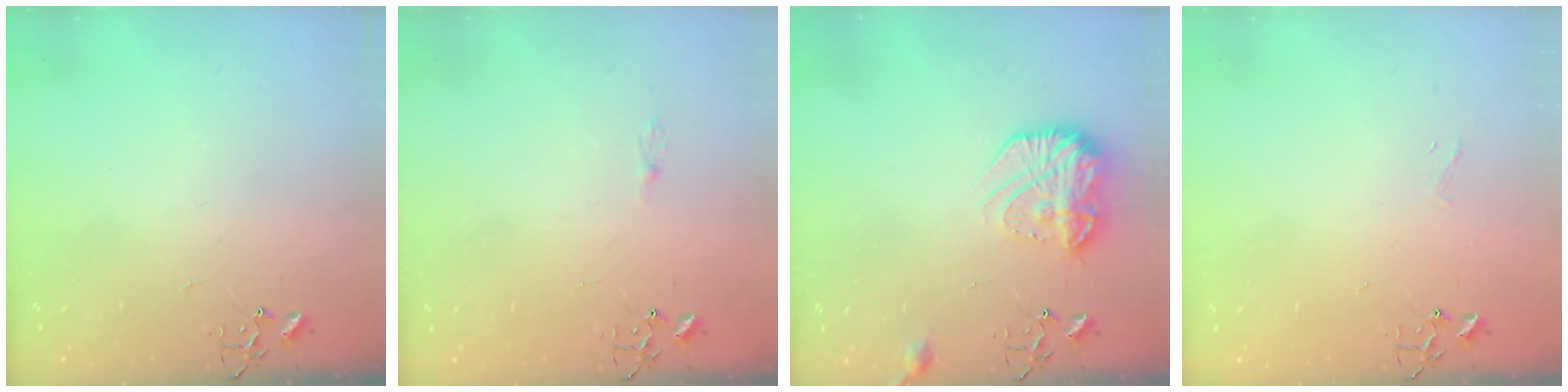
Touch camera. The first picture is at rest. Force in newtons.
{"total": 2.5, "press": 2.5, "slide": 0.3}
{"total": 15.3, "press": 15.2, "slide": 1.0}
{"total": 3.3, "press": 3.3, "slide": 0.3}